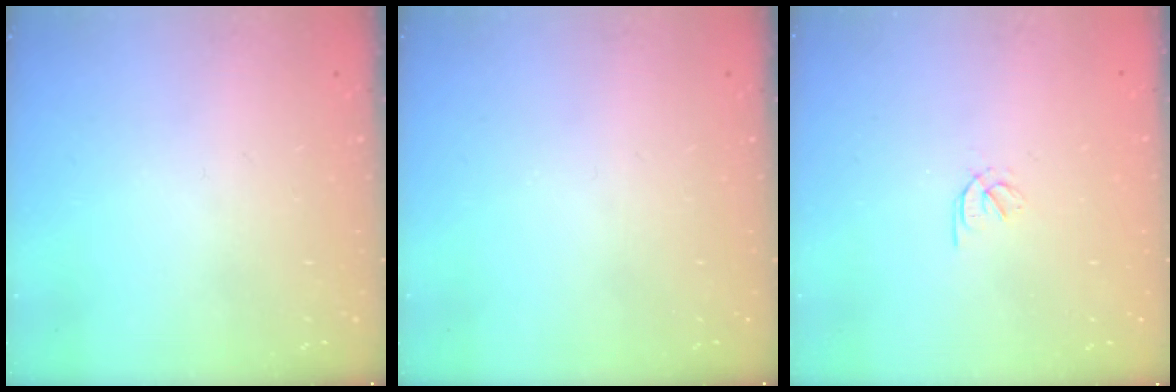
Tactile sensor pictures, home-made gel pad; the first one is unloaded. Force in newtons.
{"total": 0.0}
{"total": 1.7, "press": 1.6, "slide": 0.6}